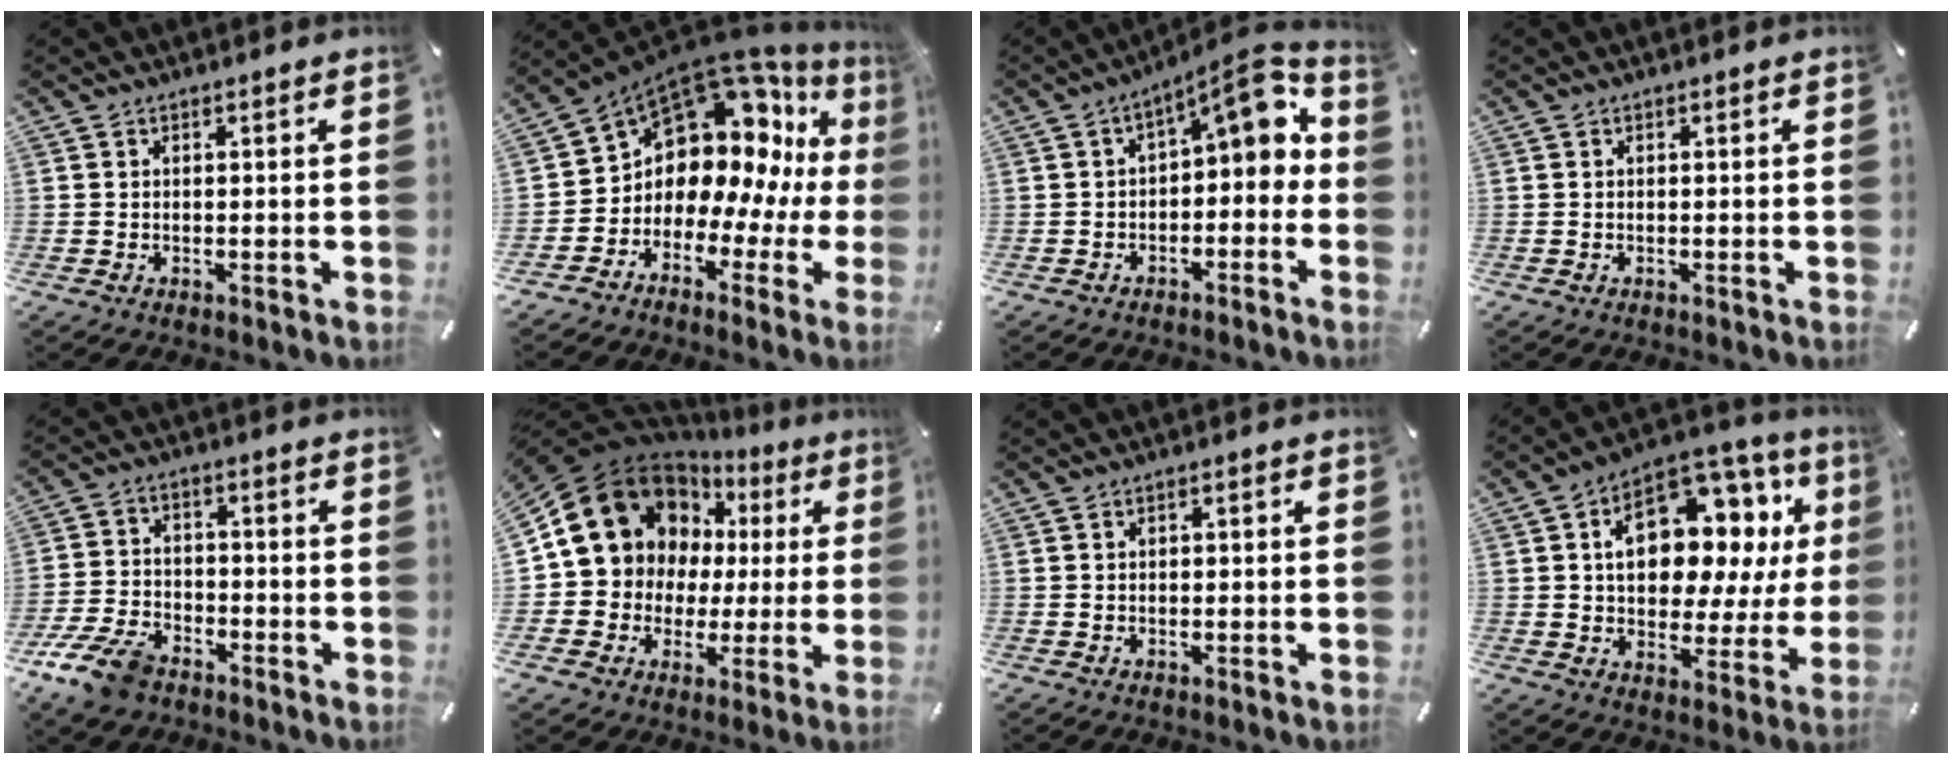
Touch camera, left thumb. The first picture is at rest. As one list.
[{"total": 13.2, "force": [6.2, 10.0, 6.0], "torque": [-0.105, -0.084, 0.119]}, {"total": 8.1, "force": [3.1, 3.2, 6.8], "torque": [-0.089, -0.038, 0.043]}, {"total": 0.0}, {"total": 10.2, "force": [-6.7, 5.8, 5.1], "torque": [-0.108, 0.036, -0.124]}, {"total": 16.1, "force": [7.8, 13.1, 5.3], "torque": [-0.100, -0.053, 0.157]}, {"total": 0.9, "force": [-0.1, 0.6, 0.7], "torque": [-0.012, 0.004, -0.003]}, {"total": 17.6, "force": [5.8, 11.6, 11.9], "torque": [-0.177, -0.032, 0.102]}]